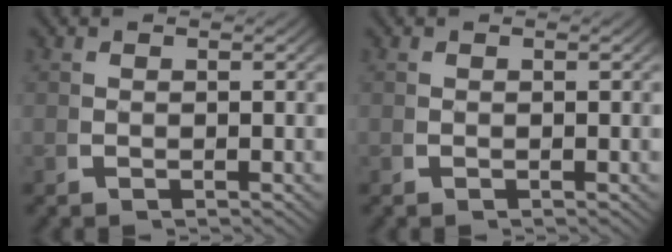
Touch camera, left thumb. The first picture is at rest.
{"total": 0.0}